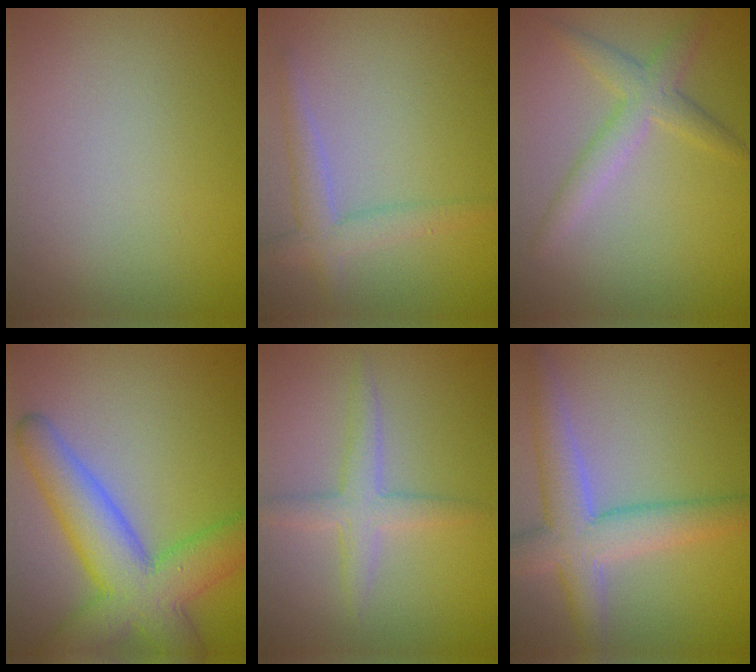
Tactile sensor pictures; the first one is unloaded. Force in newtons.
{"total": 2.8, "press": 2.8, "slide": 0.1}
{"total": 3.0, "press": 3.0, "slide": 0.1}
{"total": 8.6, "press": 8.6, "slide": 0.4}
{"total": 2.7, "press": 2.7, "slide": 0.1}
{"total": 6.0, "press": 5.9, "slide": 0.5}